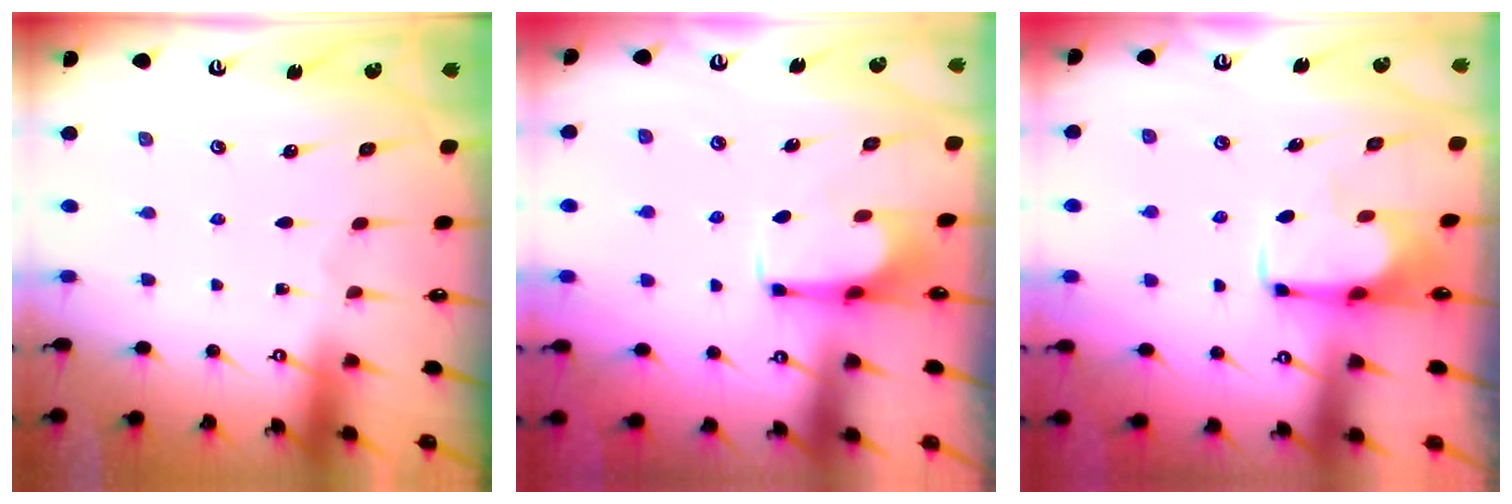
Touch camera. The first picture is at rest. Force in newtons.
{"total": 2.0, "press": 2.0, "slide": 0.2}
{"total": 1.7, "press": 1.6, "slide": 0.4}